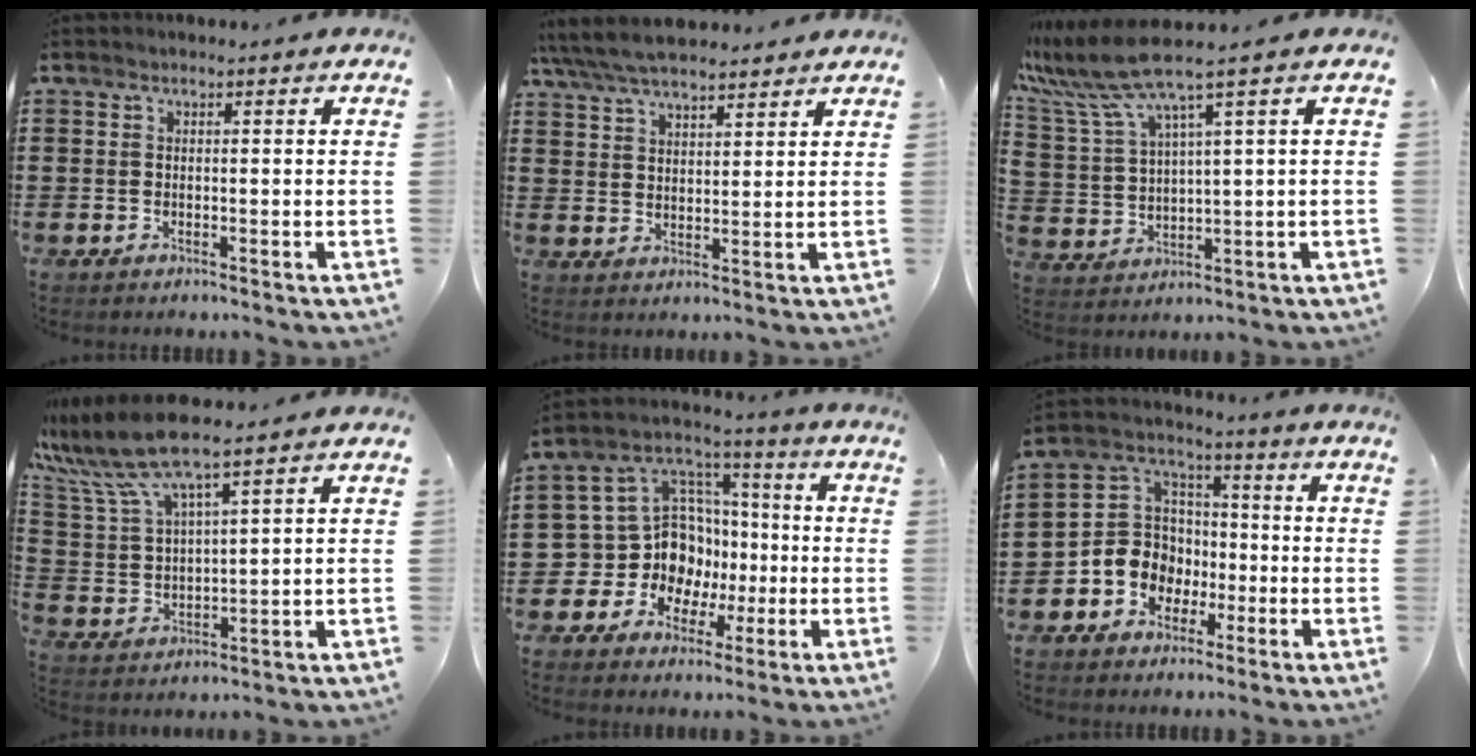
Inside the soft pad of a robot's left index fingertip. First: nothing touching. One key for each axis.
{"total": 6.0, "fx": 5.5, "fy": 1.4, "fz": 2.1, "tx": -0.060, "ty": -0.012, "tz": 0.102}
{"total": 6.8, "fx": 4.8, "fy": 0.3, "fz": 4.7, "tx": -0.128, "ty": -0.031, "tz": 0.080}
{"total": 8.9, "fx": 7.3, "fy": 0.8, "fz": 5.1, "tx": -0.133, "ty": -0.030, "tz": 0.127}
{"total": 12.2, "fx": -2.1, "fy": 11.3, "fz": 4.3, "tx": -0.127, "ty": -0.003, "tz": -0.029}
{"total": 7.6, "fx": -2.4, "fy": 6.9, "fz": 1.8, "tx": -0.079, "ty": 0.005, "tz": -0.051}